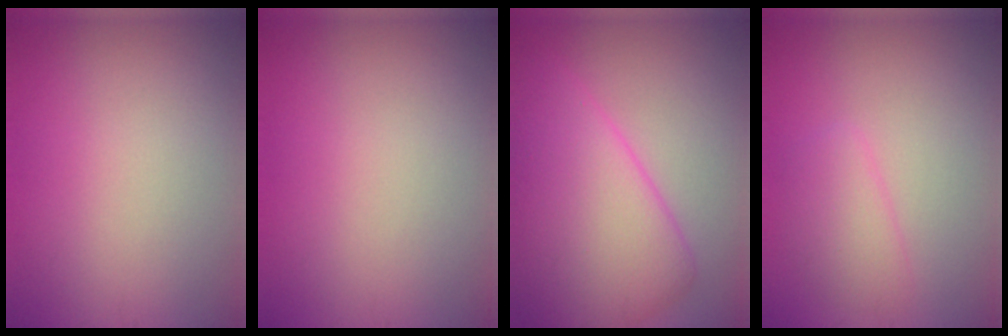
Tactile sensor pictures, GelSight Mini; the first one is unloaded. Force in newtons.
{"total": 0.0}
{"total": 9.1, "press": 9.1, "slide": 0.0}
{"total": 2.1, "press": 2.1, "slide": 0.2}